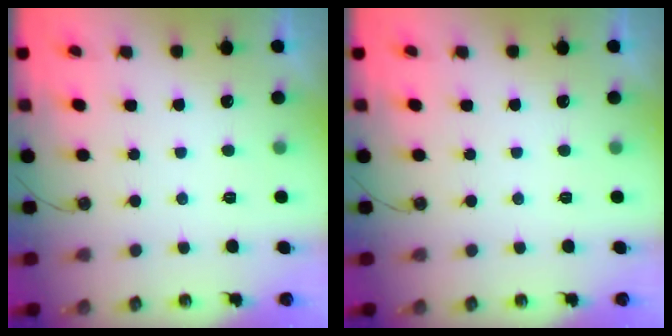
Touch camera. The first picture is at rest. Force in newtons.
{"total": 0.0}